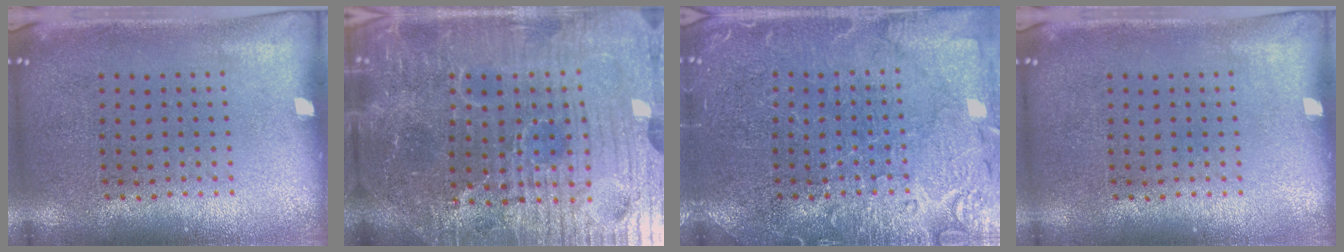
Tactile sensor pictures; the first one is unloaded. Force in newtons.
{"total": 6.6, "press": 6.1, "slide": 2.5}
{"total": 4.8, "press": 4.7, "slide": 0.8}
{"total": 0.0}